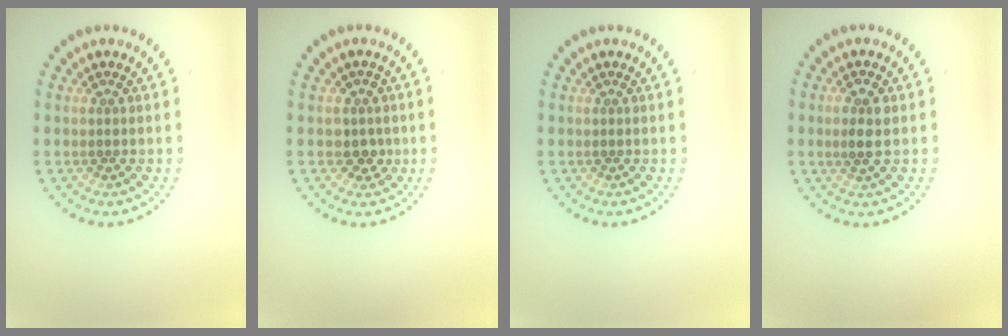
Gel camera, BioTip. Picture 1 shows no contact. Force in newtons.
{"total": 1.9, "press": 1.6, "slide": 1.0}
{"total": 0.0}
{"total": 2.1, "press": 2.1, "slide": 0.5}